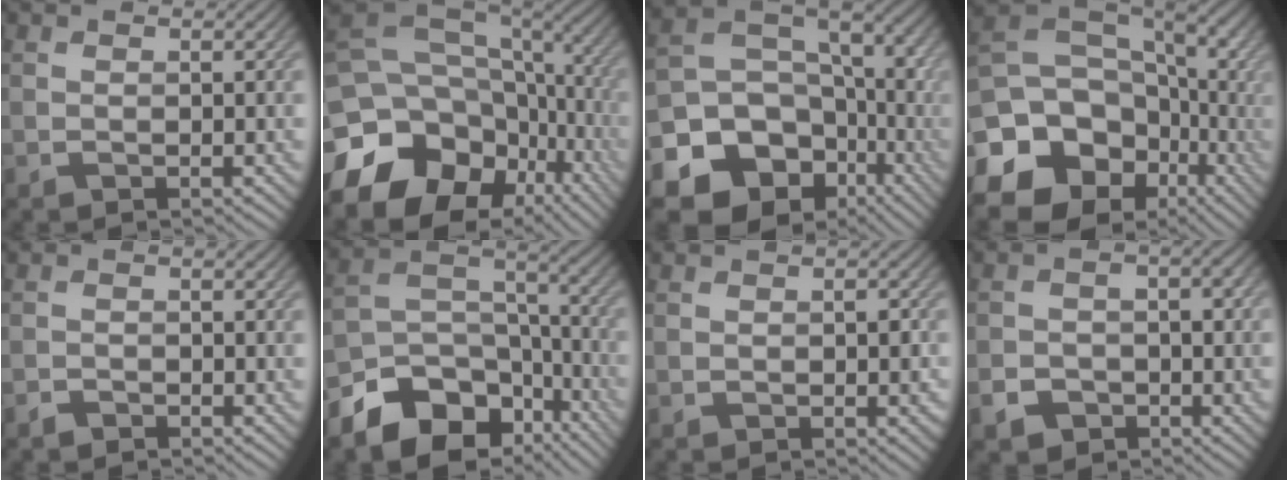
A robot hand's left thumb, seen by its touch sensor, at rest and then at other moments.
{"total": 18.8, "force": [-7.7, 14.4, 9.3], "torque": [-0.233, -0.023, -0.093]}
{"total": 20.2, "force": [-8.9, 16.5, 7.6], "torque": [-0.186, -0.048, -0.134]}
{"total": 20.5, "force": [-7.6, 16.4, 9.6], "torque": [-0.234, -0.040, -0.121]}
{"total": 1.2, "force": [-1.0, 0.5, 0.3], "torque": [-0.004, 0.000, -0.022]}
{"total": 14.1, "force": [-9.1, 8.5, 6.7], "torque": [-0.166, -0.037, -0.148]}
{"total": 1.4, "force": [-0.3, 0.8, 1.2], "torque": [-0.014, -0.002, -0.002]}
{"total": 5.0, "force": [-2.4, 3.9, 2.1], "torque": [-0.025, -0.006, -0.042]}